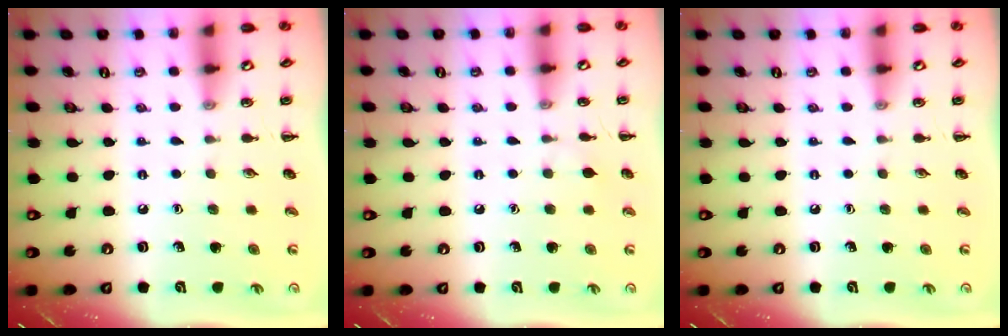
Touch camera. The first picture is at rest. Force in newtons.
{"total": 3.9, "press": 3.8, "slide": 0.9}
{"total": 0.0}